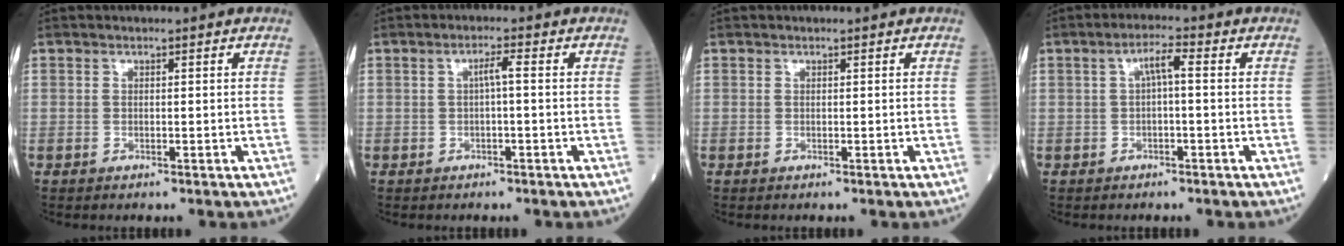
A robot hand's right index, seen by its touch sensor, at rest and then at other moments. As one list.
[{"total": 2.0, "force": [0.0, 0.1, 2.0], "torque": [-0.032, 0.004, 0.000]}, {"total": 0.0}, {"total": 3.2, "force": [0.3, 0.5, 3.1], "torque": [-0.055, 0.013, 0.005]}]